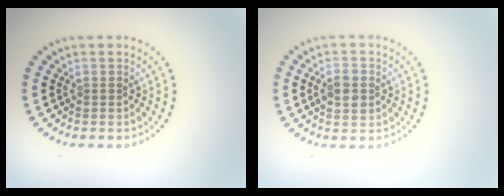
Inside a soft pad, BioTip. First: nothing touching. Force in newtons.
{"total": 2.8, "press": 2.7, "slide": 0.2}